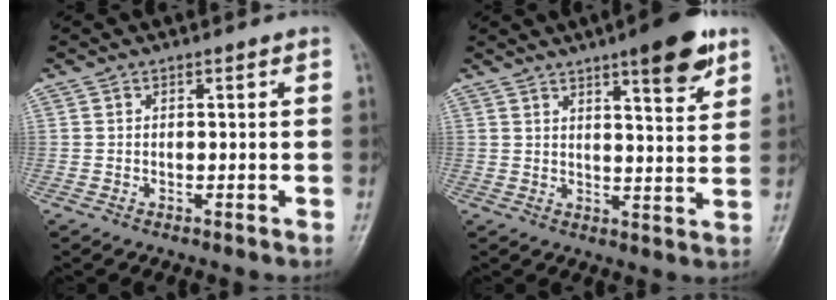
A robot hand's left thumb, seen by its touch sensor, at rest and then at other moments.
{"total": 10.3, "force": [6.3, 2.3, 7.8], "torque": [-0.092, -0.033, 0.083]}